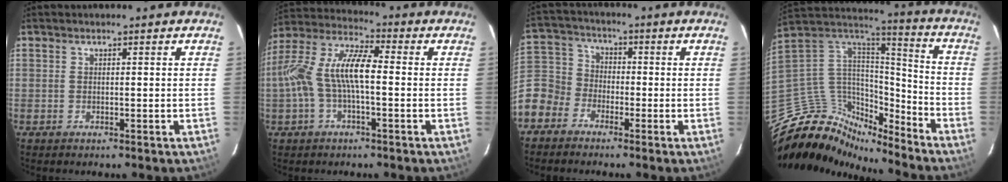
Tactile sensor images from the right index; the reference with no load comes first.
{"total": 12.7, "force": [-1.1, 4.2, 11.9], "torque": [-0.246, 0.016, -0.025]}
{"total": 9.6, "force": [-5.1, 7.8, 2.3], "torque": [-0.068, 0.033, -0.114]}
{"total": 14.3, "force": [-13.1, 5.2, 2.5], "torque": [-0.068, 0.045, -0.256]}